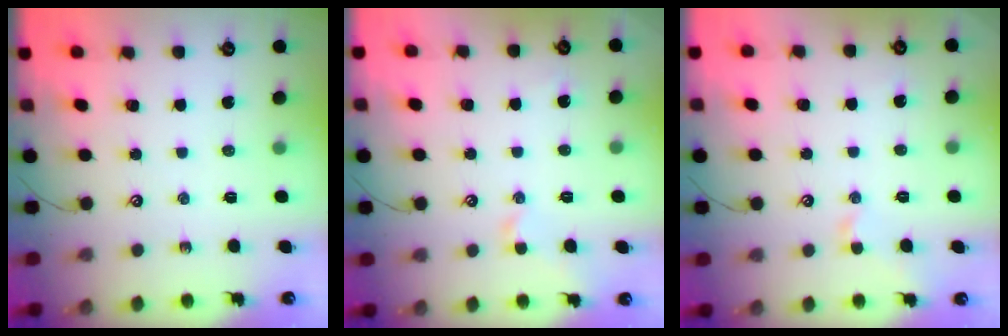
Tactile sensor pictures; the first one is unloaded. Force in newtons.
{"total": 1.5, "press": 1.4, "slide": 0.3}
{"total": 1.1, "press": 1.0, "slide": 0.1}